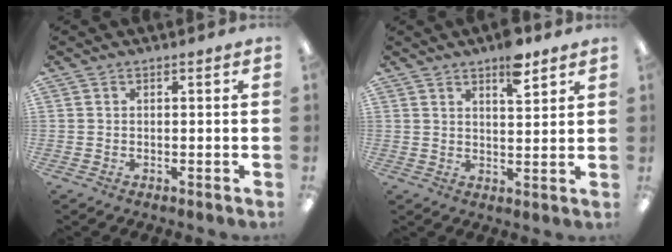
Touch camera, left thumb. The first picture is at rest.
{"total": 7.4, "force": [5.2, 2.6, 4.6], "torque": [-0.054, -0.031, 0.084]}